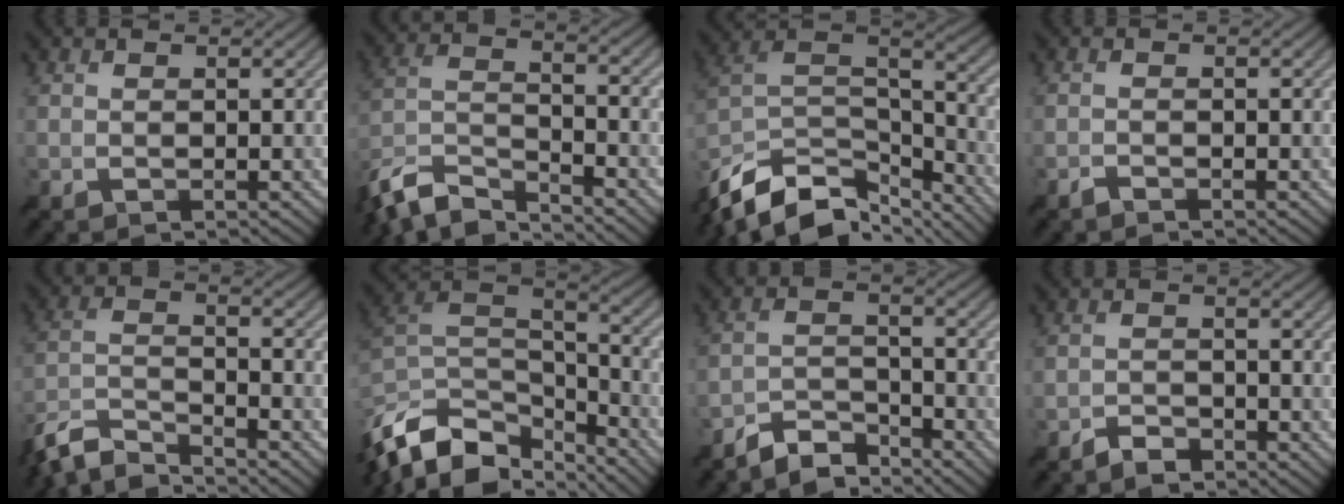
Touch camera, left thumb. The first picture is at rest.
{"total": 10.5, "force": [-8.9, 2.7, 4.8], "torque": [-0.105, -0.008, -0.181]}
{"total": 15.4, "force": [-11.1, 7.3, 7.7], "torque": [-0.208, -0.015, -0.187]}
{"total": 1.0, "force": [-1.0, 0.2, 0.2], "torque": [-0.002, 0.000, -0.020]}
{"total": 8.8, "force": [-7.8, 1.8, 3.6], "torque": [-0.076, -0.009, -0.158]}
{"total": 14.3, "force": [-9.9, 7.2, 7.5], "torque": [-0.209, -0.007, -0.171]}
{"total": 5.5, "force": [-5.1, 1.7, 1.4], "torque": [-0.025, -0.004, -0.102]}
{"total": 2.5, "force": [-2.2, 1.1, 0.7], "torque": [-0.008, 0.002, -0.044]}